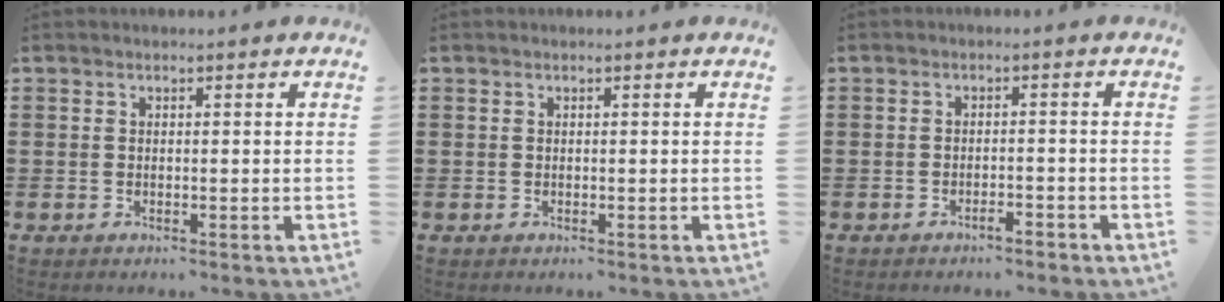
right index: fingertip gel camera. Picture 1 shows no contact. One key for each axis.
{"total": 0.0}
{"total": 1.8, "fx": -1.6, "fy": 0.2, "fz": 0.8, "tx": -0.020, "ty": -0.004, "tz": -0.031}